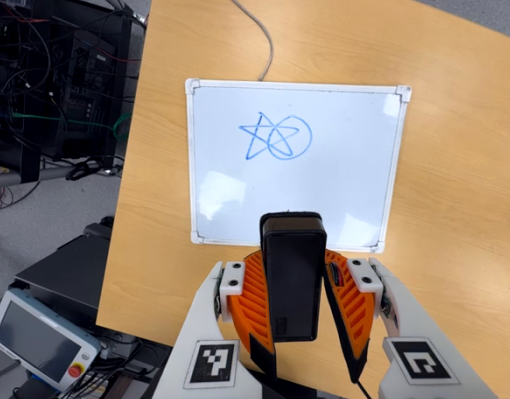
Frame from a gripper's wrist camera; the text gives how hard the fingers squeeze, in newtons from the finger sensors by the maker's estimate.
{"total": 8.8, "left": 7.4, "right": 10.2}